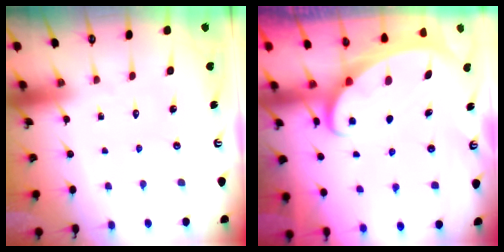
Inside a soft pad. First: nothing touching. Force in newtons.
{"total": 2.7, "press": 2.7, "slide": 0.3}